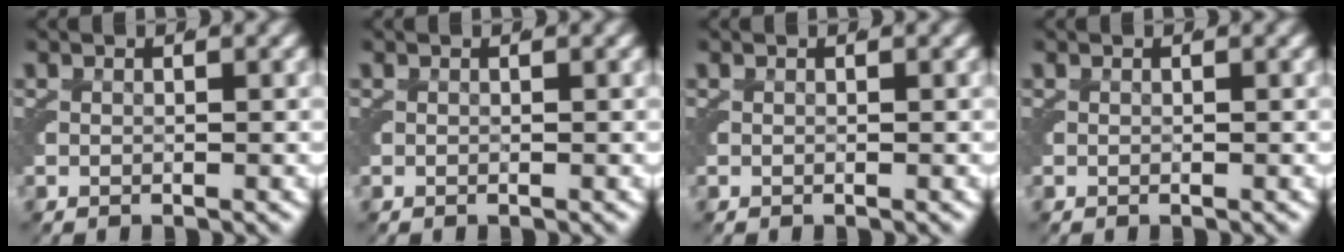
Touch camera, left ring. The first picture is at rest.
{"total": 0.0}
{"total": 0.0}
{"total": 0.0}